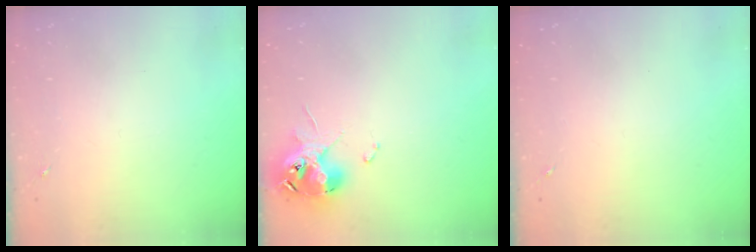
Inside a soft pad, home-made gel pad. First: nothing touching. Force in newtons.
{"total": 12.6, "press": 12.5, "slide": 1.7}
{"total": 0.0}